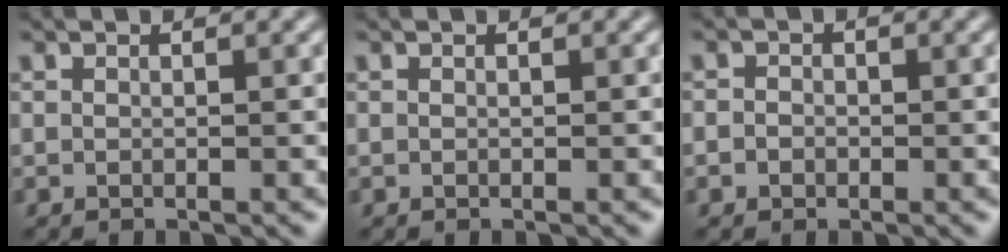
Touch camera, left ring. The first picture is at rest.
{"total": 0.0}
{"total": 1.1, "force": [-0.3, 1.0, 0.4], "torque": [0.000, -0.002, -0.012]}